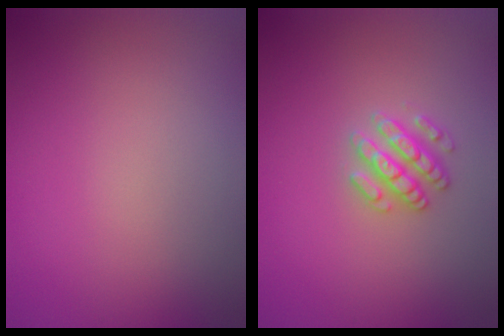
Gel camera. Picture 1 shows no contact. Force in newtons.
{"total": 2.6, "press": 2.5, "slide": 0.4}